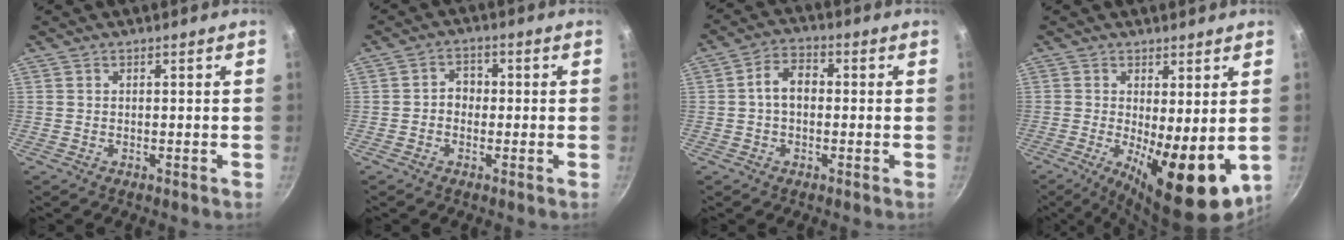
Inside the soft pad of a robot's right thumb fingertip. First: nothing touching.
{"total": 3.4, "force": [-0.5, 2.9, 1.8], "torque": [-0.009, 0.014, -0.014]}
{"total": 5.8, "force": [0.0, 4.0, 4.2], "torque": [-0.057, 0.019, -0.009]}
{"total": 13.7, "force": [-1.6, 5.0, 12.6], "torque": [-0.167, -0.017, -0.011]}